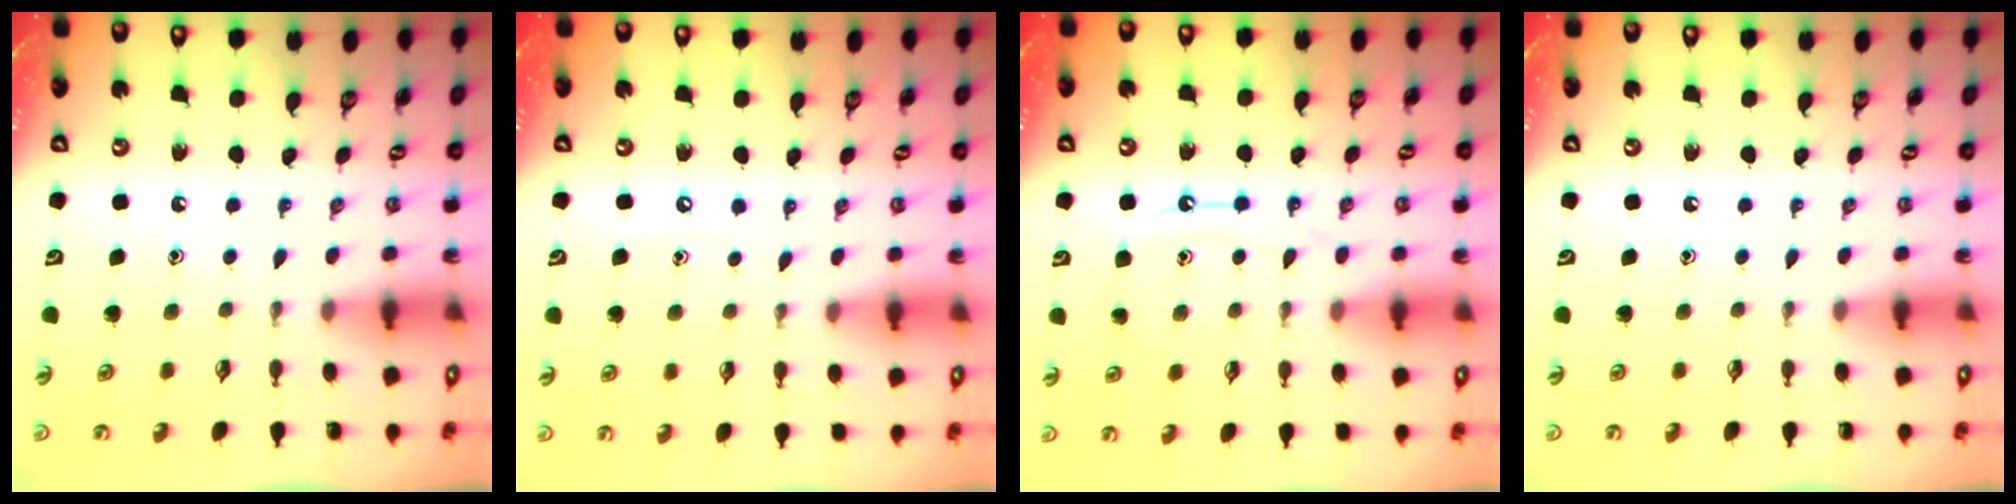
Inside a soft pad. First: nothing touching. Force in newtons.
{"total": 5.5, "press": 5.5, "slide": 0.5}
{"total": 10.7, "press": 10.7, "slide": 0.6}
{"total": 0.0}